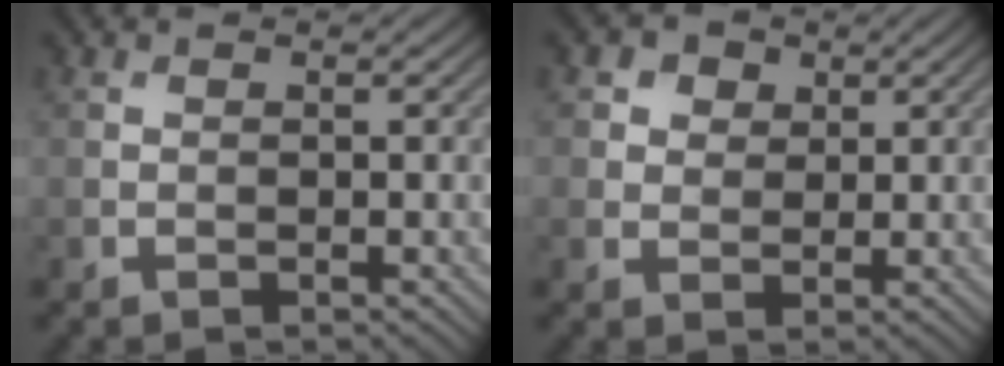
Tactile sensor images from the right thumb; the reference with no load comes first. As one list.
[{"total": 3.9, "force": [1.9, 3.1, 1.5], "torque": [-0.041, -0.006, 0.038]}]